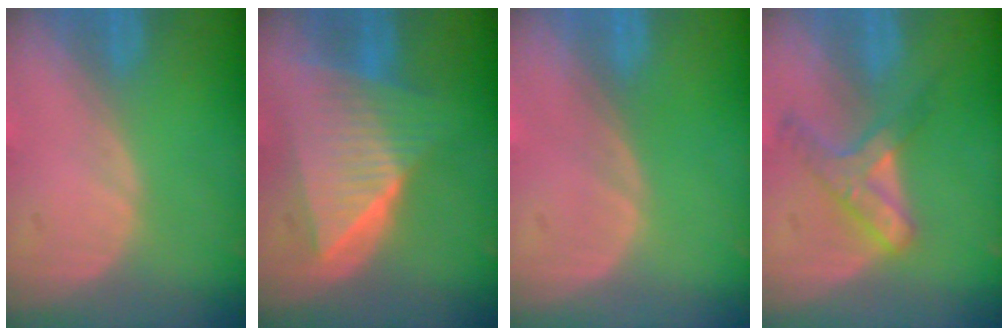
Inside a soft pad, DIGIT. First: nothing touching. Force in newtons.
{"total": 9.9, "press": 9.8, "slide": 0.6}
{"total": 0.0}
{"total": 5.9, "press": 5.6, "slide": 1.7}